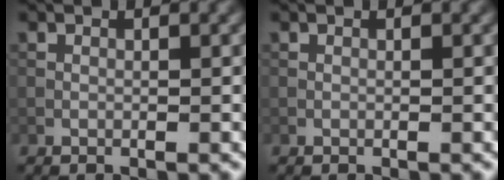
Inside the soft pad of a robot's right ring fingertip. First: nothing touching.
{"total": 0.0}